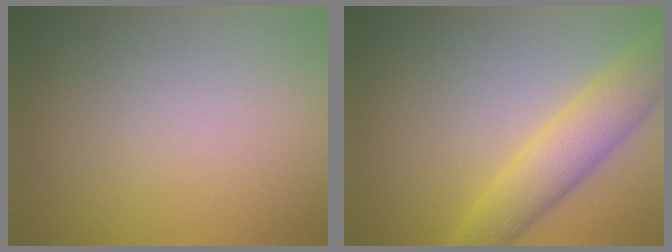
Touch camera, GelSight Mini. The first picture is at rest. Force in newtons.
{"total": 4.9, "press": 4.9, "slide": 0.2}